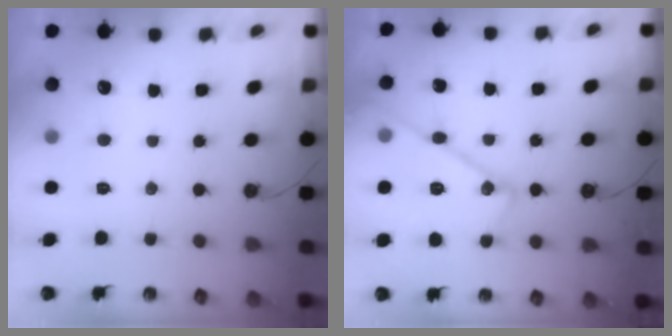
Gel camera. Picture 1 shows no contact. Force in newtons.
{"total": 19.2, "press": 19.1, "slide": 1.3}